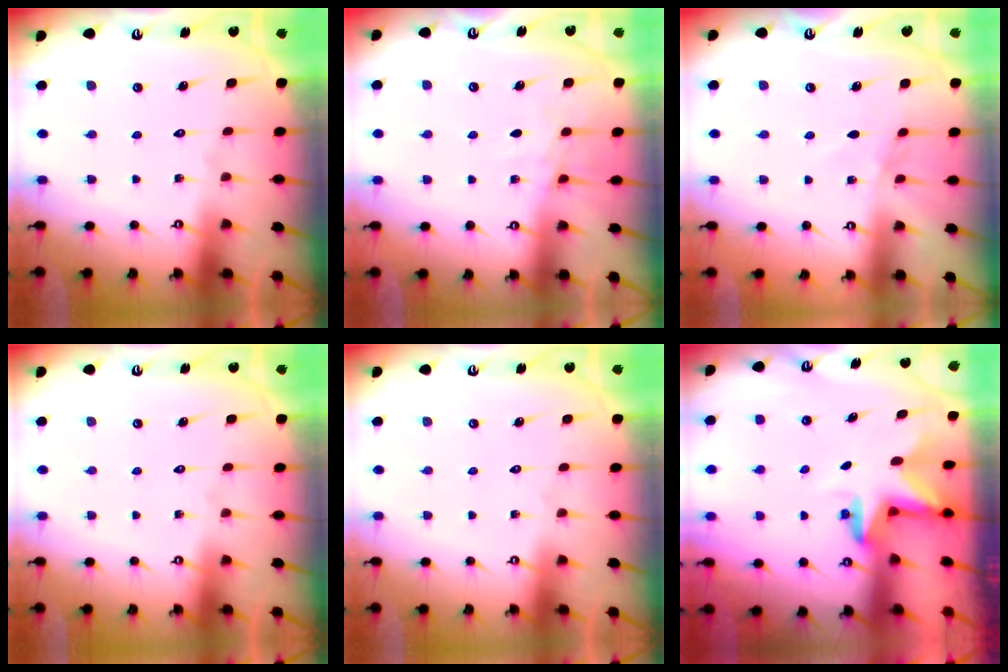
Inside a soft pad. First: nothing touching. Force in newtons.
{"total": 5.8, "press": 5.8, "slide": 0.5}
{"total": 2.6, "press": 2.5, "slide": 0.4}
{"total": 0.0}
{"total": 0.0}
{"total": 2.9, "press": 2.9, "slide": 0.1}